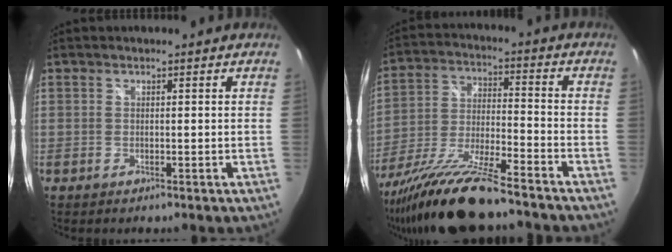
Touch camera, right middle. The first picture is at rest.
{"total": 17.3, "force": [-14.1, 1.5, 9.9], "torque": [-0.204, -0.035, -0.255]}